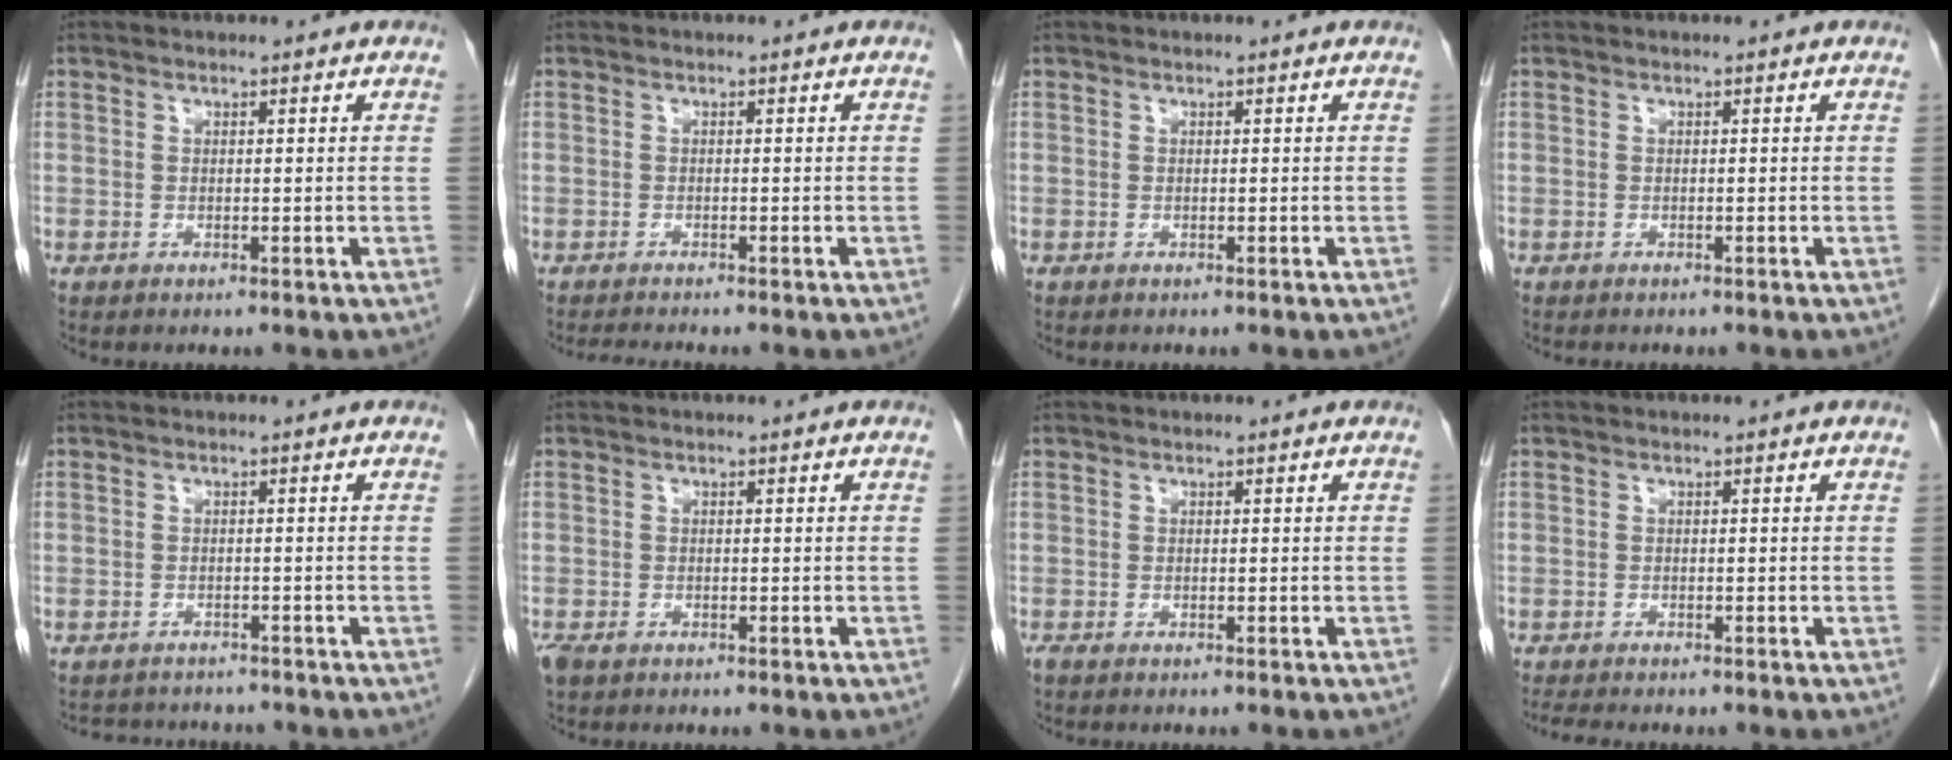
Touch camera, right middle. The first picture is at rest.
{"total": 1.9, "force": [-1.8, -0.4, 0.5], "torque": [-0.012, -0.009, -0.031]}
{"total": 0.0}
{"total": 1.0, "force": [-0.9, 0.3, 0.4], "torque": [-0.010, -0.002, -0.010]}
{"total": 5.1, "force": [-4.8, 1.6, 0.4], "torque": [-0.003, 0.003, -0.064]}
{"total": 1.9, "force": [-1.2, 1.1, 0.9], "torque": [-0.024, -0.002, -0.016]}
{"total": 0.8, "force": [-0.7, 0.1, 0.3], "torque": [-0.009, -0.002, -0.013]}
{"total": 3.1, "force": [-2.7, 0.5, 1.5], "torque": [-0.024, -0.008, -0.041]}